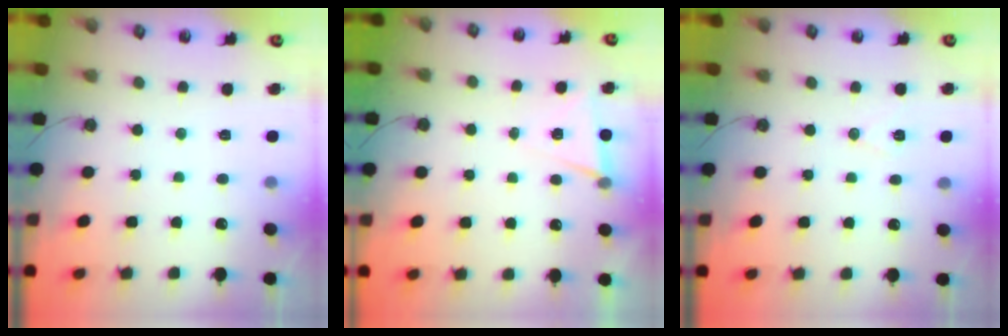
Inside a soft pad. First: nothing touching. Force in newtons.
{"total": 5.8, "press": 3.5, "slide": 4.6}
{"total": 6.5, "press": 4.8, "slide": 4.4}